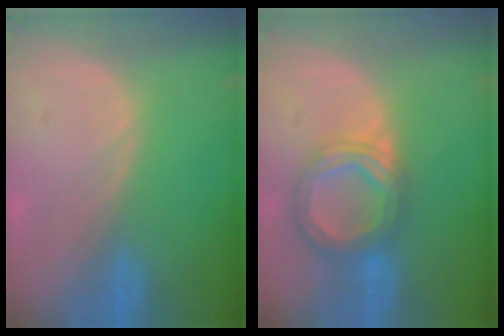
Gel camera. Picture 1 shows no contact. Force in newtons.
{"total": 7.2, "press": 7.2, "slide": 0.6}